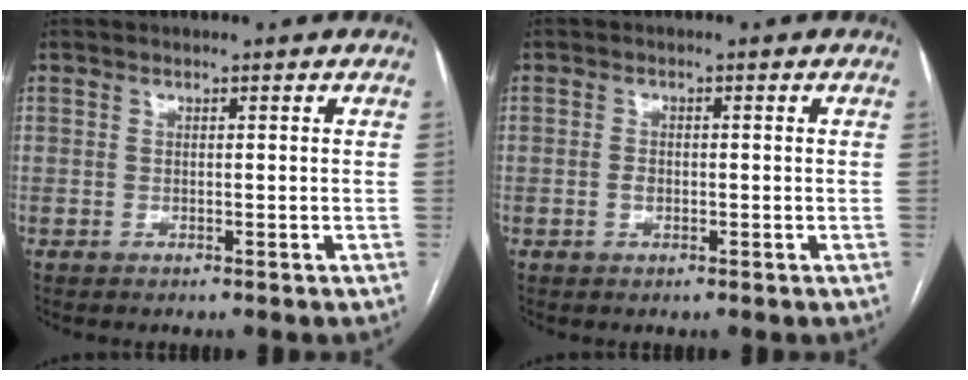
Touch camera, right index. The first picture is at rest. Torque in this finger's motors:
{"motor_torque": [-0.02, -0.03, 0.01, 0.00]}